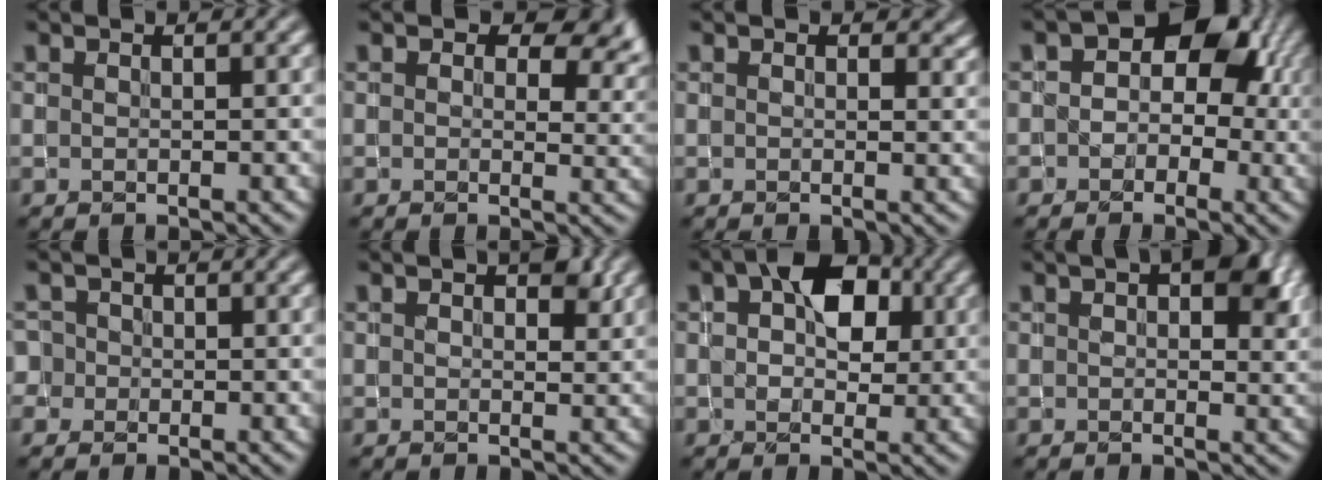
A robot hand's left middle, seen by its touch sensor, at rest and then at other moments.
{"total": 6.0, "force": [2.6, 3.9, 3.7], "torque": [-0.049, -0.002, 0.038]}
{"total": 1.8, "force": [1.1, 1.2, 0.8], "torque": [-0.012, -0.001, 0.013]}
{"total": 5.7, "force": [0.3, 4.4, 3.6], "torque": [0.007, 0.018, -0.020]}
{"total": 1.9, "force": [0.1, 1.9, 0.3], "torque": [0.005, 0.015, -0.002]}
{"total": 2.3, "force": [1.0, 1.3, 1.6], "torque": [-0.020, 0.002, 0.020]}
{"total": 5.7, "force": [1.3, 3.8, 4.0], "torque": [-0.064, 0.010, 0.012]}
{"total": 5.2, "force": [1.9, 2.9, 3.9], "torque": [-0.035, 0.010, 0.019]}